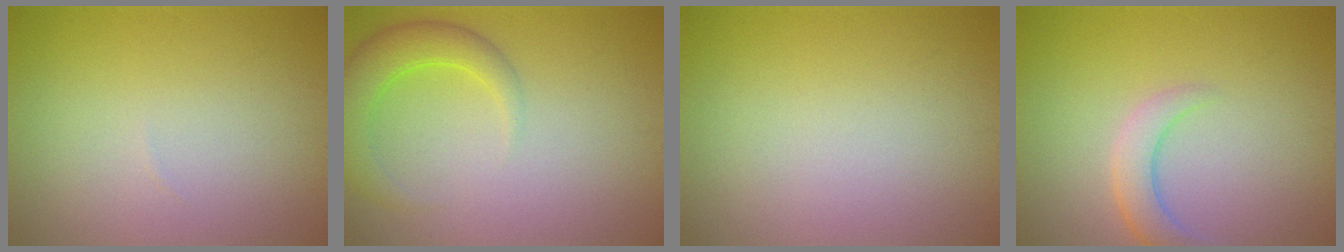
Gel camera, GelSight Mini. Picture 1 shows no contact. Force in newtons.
{"total": 4.1, "press": 4.1, "slide": 0.2}
{"total": 0.0}
{"total": 2.7, "press": 2.7, "slide": 0.3}